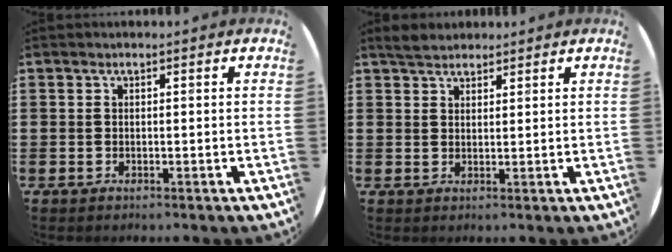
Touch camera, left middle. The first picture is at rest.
{"total": 2.6, "force": [2.4, 0.9, 0.5], "torque": [-0.007, 0.002, 0.046]}